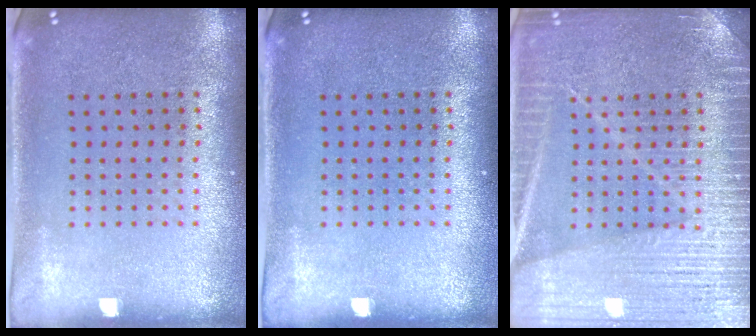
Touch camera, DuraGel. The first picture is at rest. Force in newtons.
{"total": 0.0}
{"total": 6.5, "press": 6.4, "slide": 0.8}